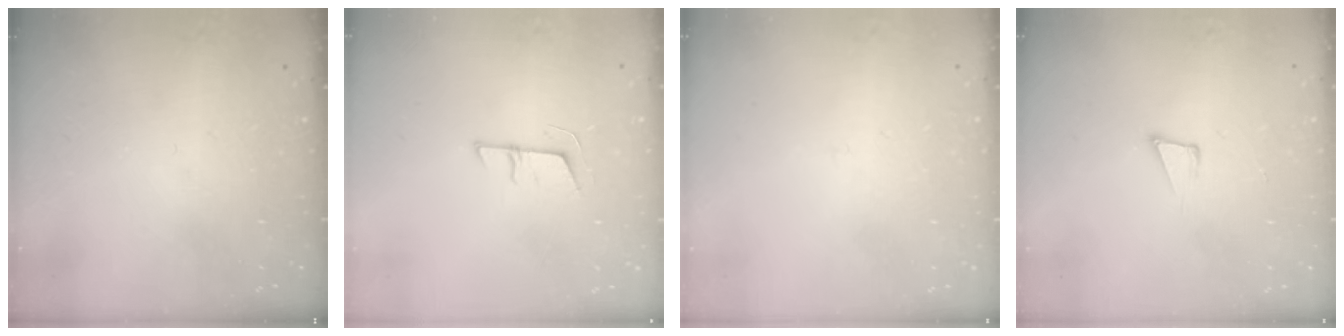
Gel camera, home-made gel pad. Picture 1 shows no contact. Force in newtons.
{"total": 5.7, "press": 5.6, "slide": 1.0}
{"total": 0.9, "press": 0.9, "slide": 0.1}
{"total": 4.1, "press": 2.6, "slide": 3.2}